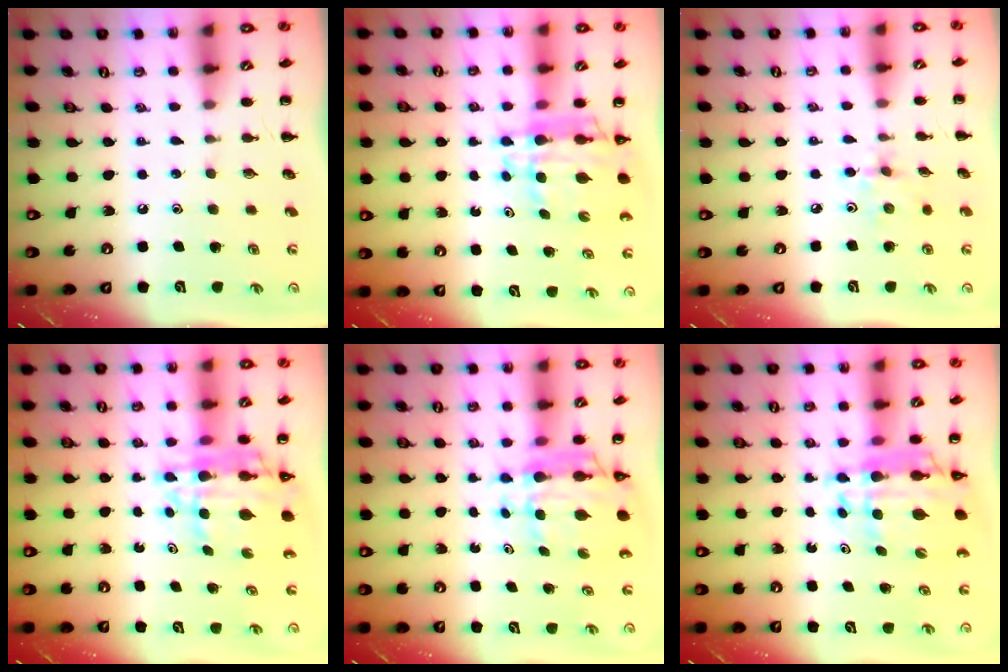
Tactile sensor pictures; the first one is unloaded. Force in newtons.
{"total": 8.5, "press": 7.9, "slide": 3.0}
{"total": 4.3, "press": 4.2, "slide": 0.7}
{"total": 9.7, "press": 9.0, "slide": 3.4}
{"total": 7.4, "press": 6.8, "slide": 2.7}
{"total": 10.3, "press": 9.8, "slide": 3.2}